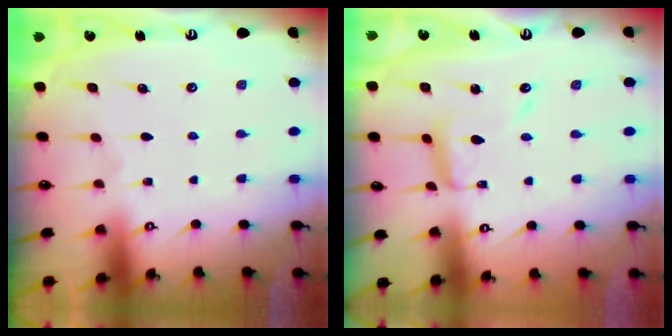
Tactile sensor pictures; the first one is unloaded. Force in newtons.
{"total": 9.4, "press": 9.4, "slide": 0.7}